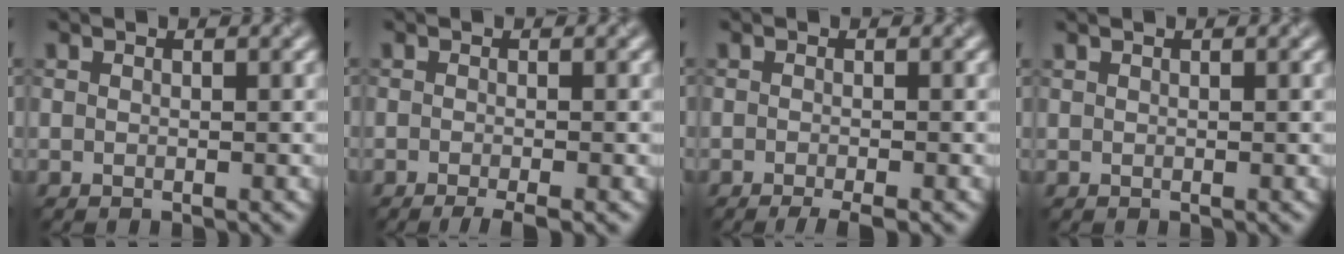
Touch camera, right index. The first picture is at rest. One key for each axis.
{"total": 2.5, "fx": -1.5, "fy": 0.4, "fz": 2.0, "tx": -0.025, "ty": 0.002, "tz": -0.021}
{"total": 2.6, "fx": -1.6, "fy": 0.4, "fz": 2.0, "tx": -0.025, "ty": 0.002, "tz": -0.021}
{"total": 0.0}